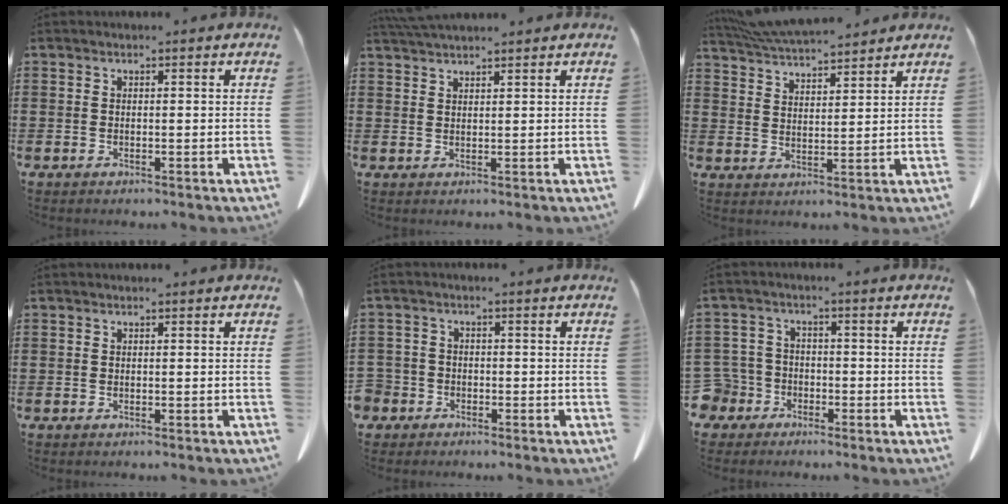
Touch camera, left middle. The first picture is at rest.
{"total": 2.7, "force": [2.6, 0.2, 0.8], "torque": [-0.021, -0.003, 0.049]}
{"total": 6.4, "force": [6.0, 0.9, 1.8], "torque": [-0.056, -0.022, 0.111]}
{"total": 0.0}
{"total": 2.4, "force": [-1.7, 1.7, 0.2], "torque": [-0.019, -0.004, -0.039]}
{"total": 4.6, "force": [-2.6, 3.7, 0.9], "torque": [-0.055, -0.001, -0.059]}